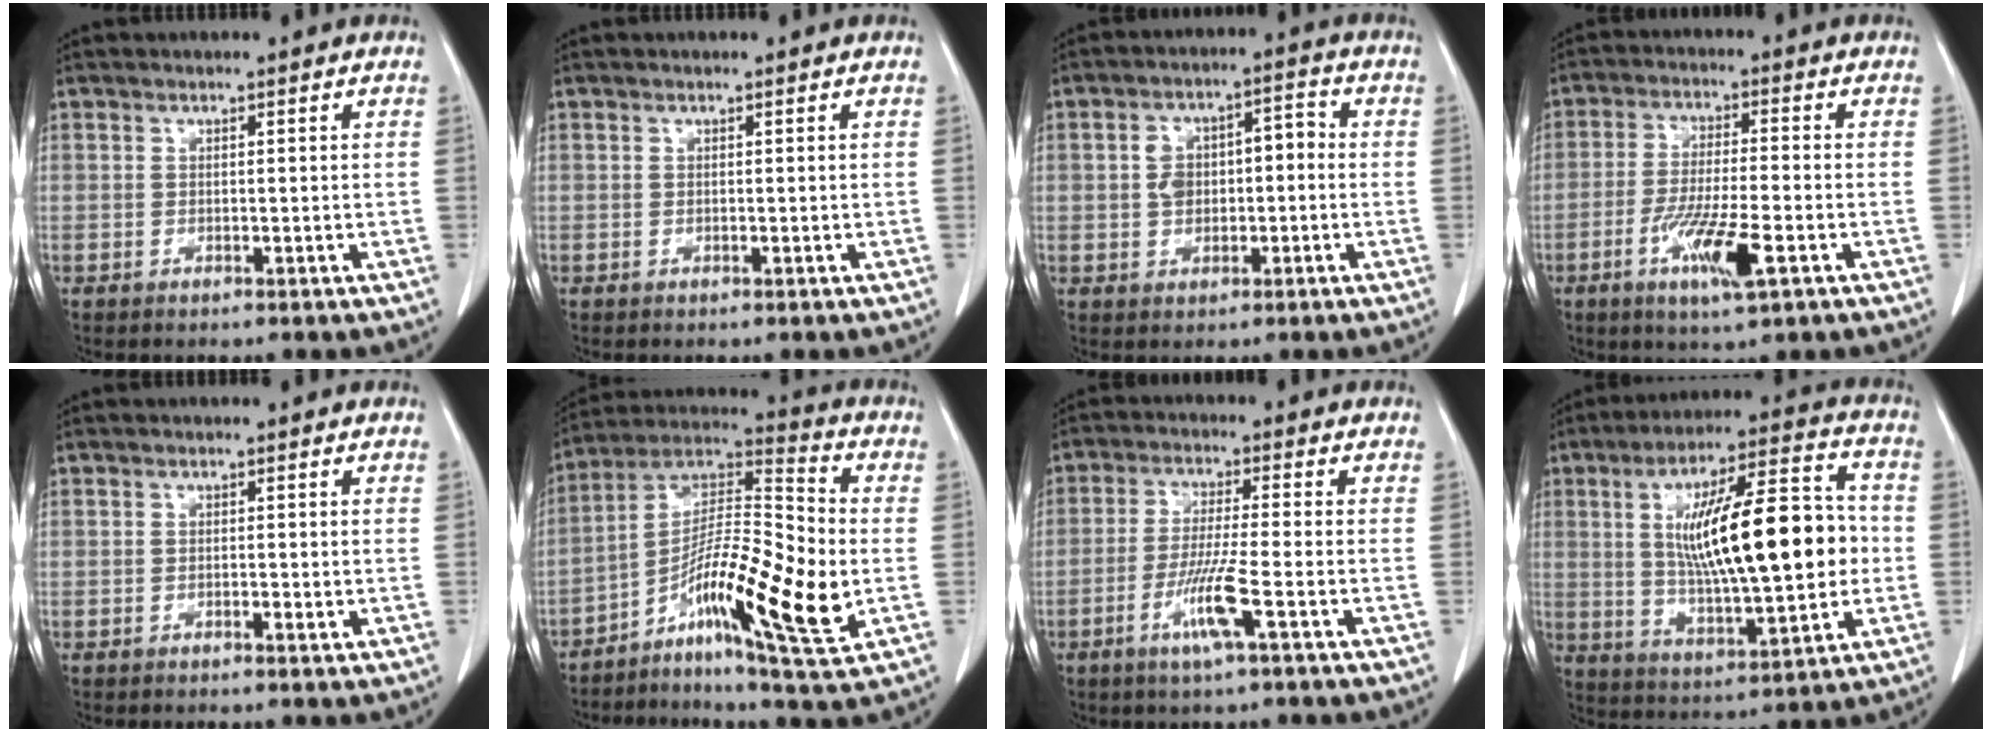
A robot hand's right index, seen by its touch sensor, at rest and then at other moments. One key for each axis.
{"total": 0.0}
{"total": 6.5, "fx": -0.3, "fy": 4.3, "fz": 4.9, "tx": -0.092, "ty": 0.039, "tz": -0.005}
{"total": 9.3, "fx": -3.9, "fy": 0.9, "fz": 8.4, "tx": -0.158, "ty": -0.016, "tz": -0.068}
{"total": 0.9, "fx": -0.3, "fy": 0.3, "fz": 0.8, "tx": -0.014, "ty": 0.001, "tz": -0.003}
{"total": 17.7, "fx": -4.8, "fy": 2.3, "fz": 16.9, "tx": -0.304, "ty": 0.002, "tz": -0.086}
{"total": 7.2, "fx": -3.1, "fy": -0.6, "fz": 6.4, "tx": -0.128, "ty": -0.014, "tz": -0.063}
{"total": 20.2, "fx": 1.2, "fy": 4.7, "fz": 19.7, "tx": -0.332, "ty": 0.021, "tz": 0.025}